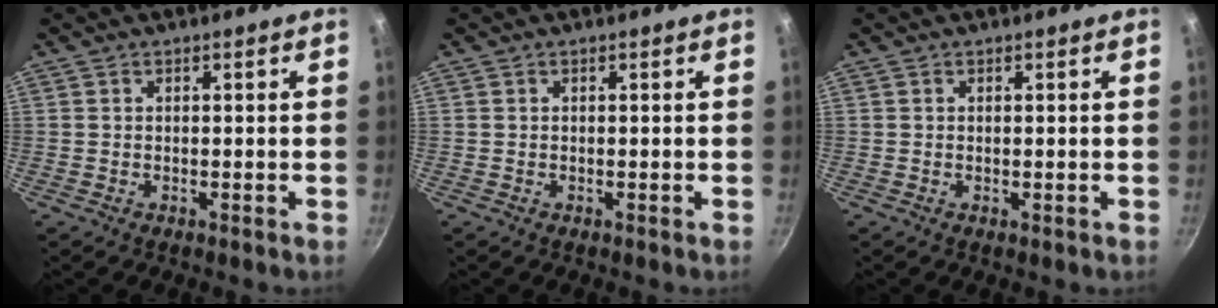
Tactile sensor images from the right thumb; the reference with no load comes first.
{"total": 0.0}
{"total": 0.0}